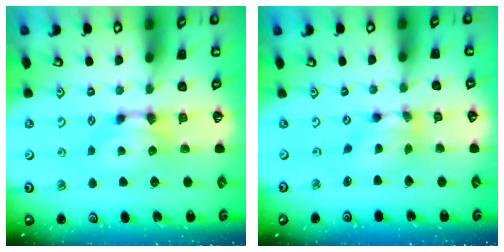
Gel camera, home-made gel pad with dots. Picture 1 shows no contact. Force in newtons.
{"total": 4.1, "press": 3.6, "slide": 1.9}